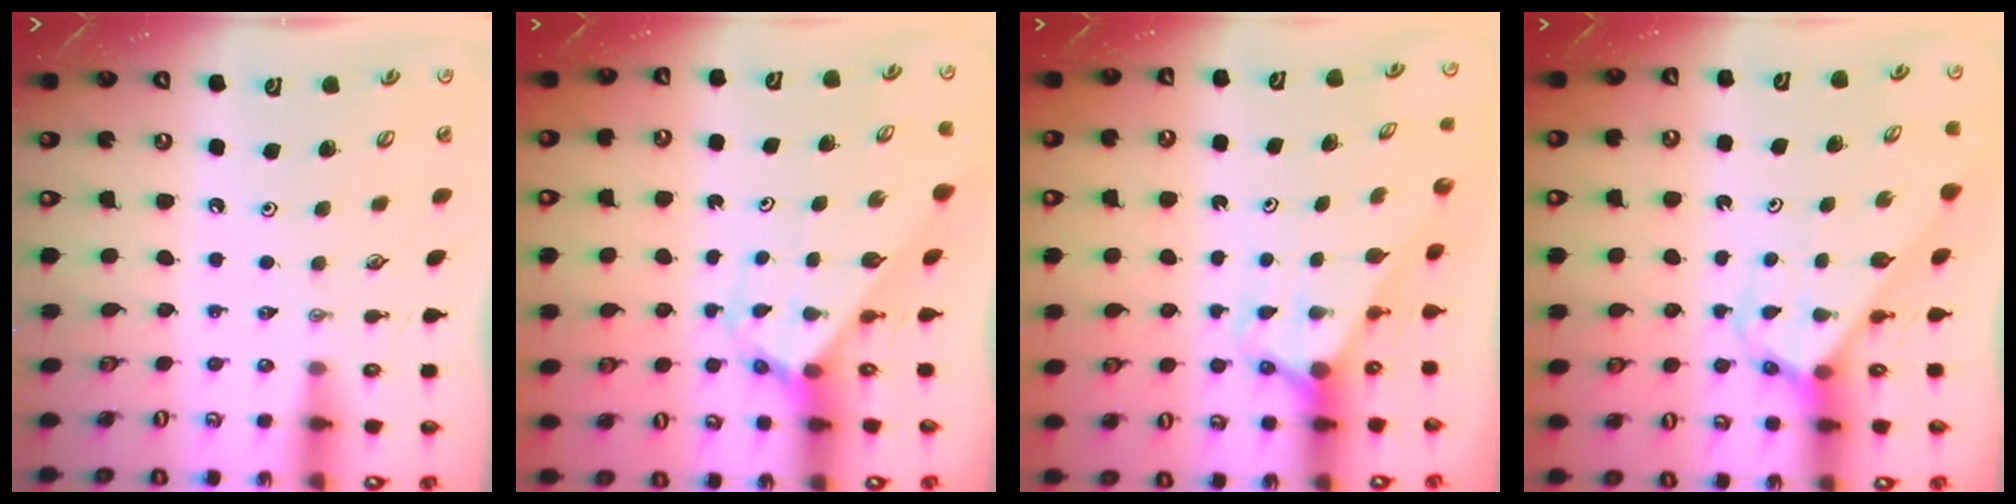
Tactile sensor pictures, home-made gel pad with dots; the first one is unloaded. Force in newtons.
{"total": 2.6, "press": 2.6, "slide": 0.2}
{"total": 2.8, "press": 2.8, "slide": 0.0}
{"total": 3.3, "press": 3.3, "slide": 0.1}